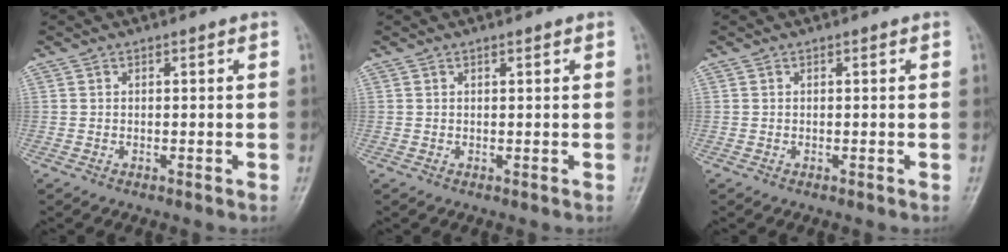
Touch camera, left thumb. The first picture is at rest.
{"total": 0.5, "force": [0.4, 0.1, 0.3], "torque": [-0.006, -0.001, 0.005]}
{"total": 0.0}